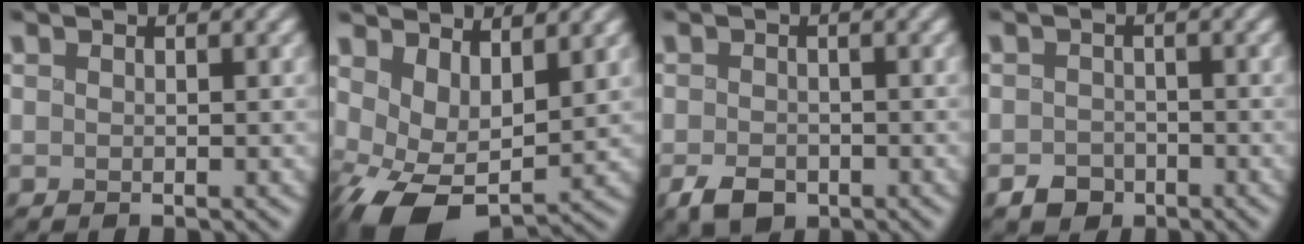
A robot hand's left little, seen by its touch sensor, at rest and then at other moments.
{"total": 7.6, "force": [-0.8, 4.5, 6.1], "torque": [-0.118, -0.017, -0.013]}
{"total": 2.6, "force": [-1.5, 1.7, 1.3], "torque": [-0.020, -0.006, -0.031]}
{"total": 2.1, "force": [-1.4, 1.5, 0.3], "torque": [0.005, -0.005, -0.029]}